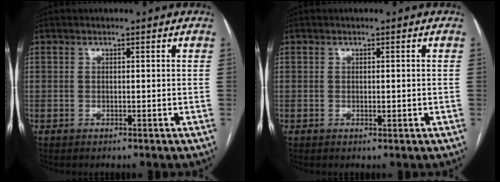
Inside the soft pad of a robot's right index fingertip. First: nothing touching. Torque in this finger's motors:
{"motor_torque": [0.60, 0.66, 0.00, 0.02]}